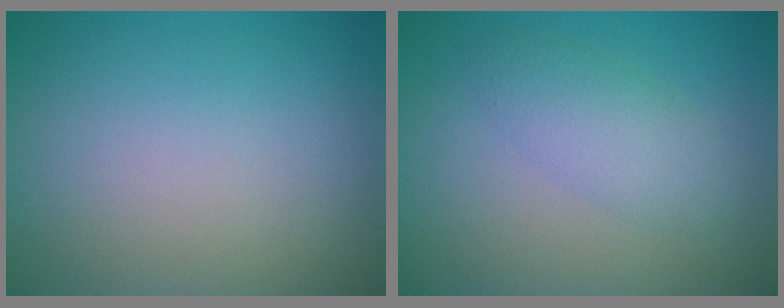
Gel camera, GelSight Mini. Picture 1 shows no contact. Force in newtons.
{"total": 2.8, "press": 2.8, "slide": 0.1}